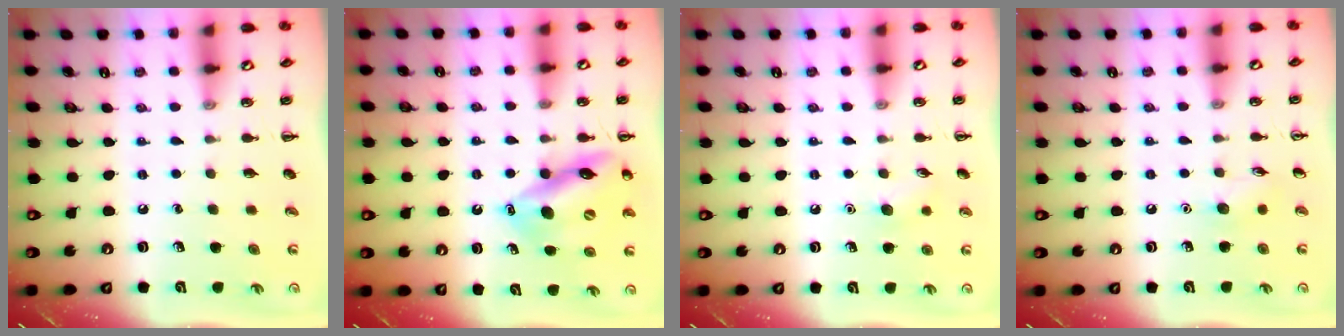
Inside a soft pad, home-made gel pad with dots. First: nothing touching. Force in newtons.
{"total": 14.6, "press": 14.0, "slide": 3.9}
{"total": 6.7, "press": 6.5, "slide": 1.7}
{"total": 6.2, "press": 6.0, "slide": 1.7}